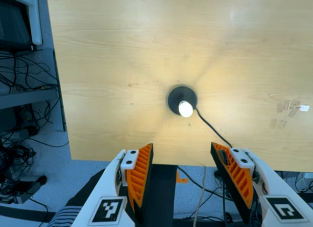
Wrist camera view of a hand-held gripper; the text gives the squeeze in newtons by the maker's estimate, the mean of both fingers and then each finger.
{"total": 0.0}